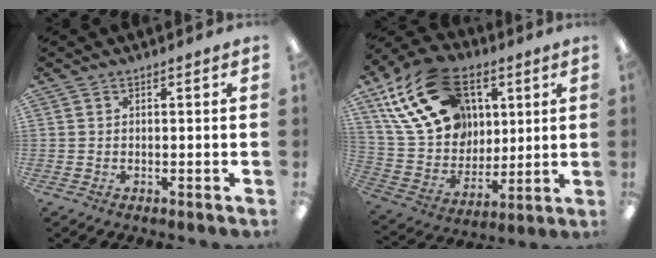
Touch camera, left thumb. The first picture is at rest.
{"total": 24.4, "force": [10.9, 17.1, 13.5], "torque": [-0.248, -0.031, 0.204]}